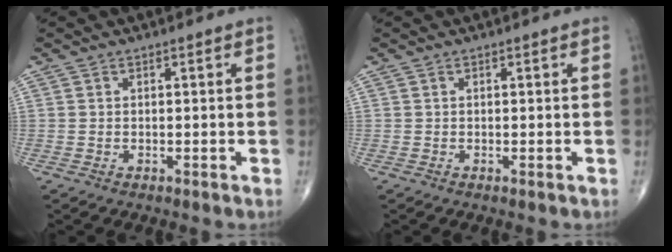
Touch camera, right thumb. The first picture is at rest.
{"total": 0.0}